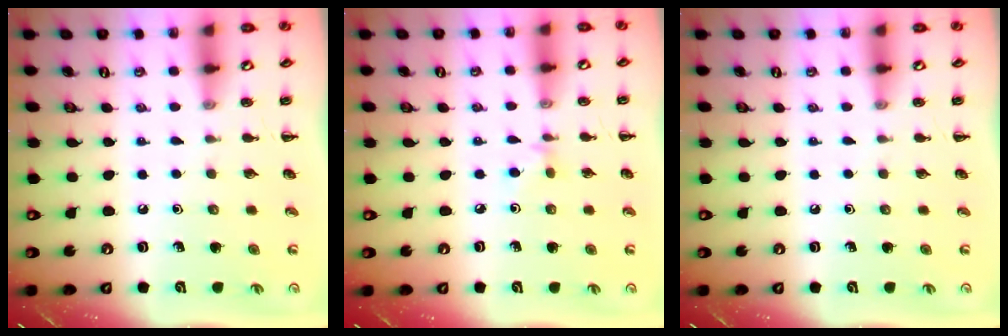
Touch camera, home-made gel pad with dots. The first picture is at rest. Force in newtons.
{"total": 2.8, "press": 2.5, "slide": 1.1}
{"total": 0.0}